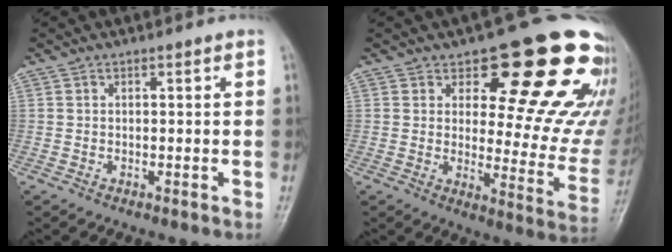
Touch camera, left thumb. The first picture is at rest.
{"total": 22.7, "force": [13.6, 9.2, 15.7], "torque": [-0.150, -0.075, 0.173]}